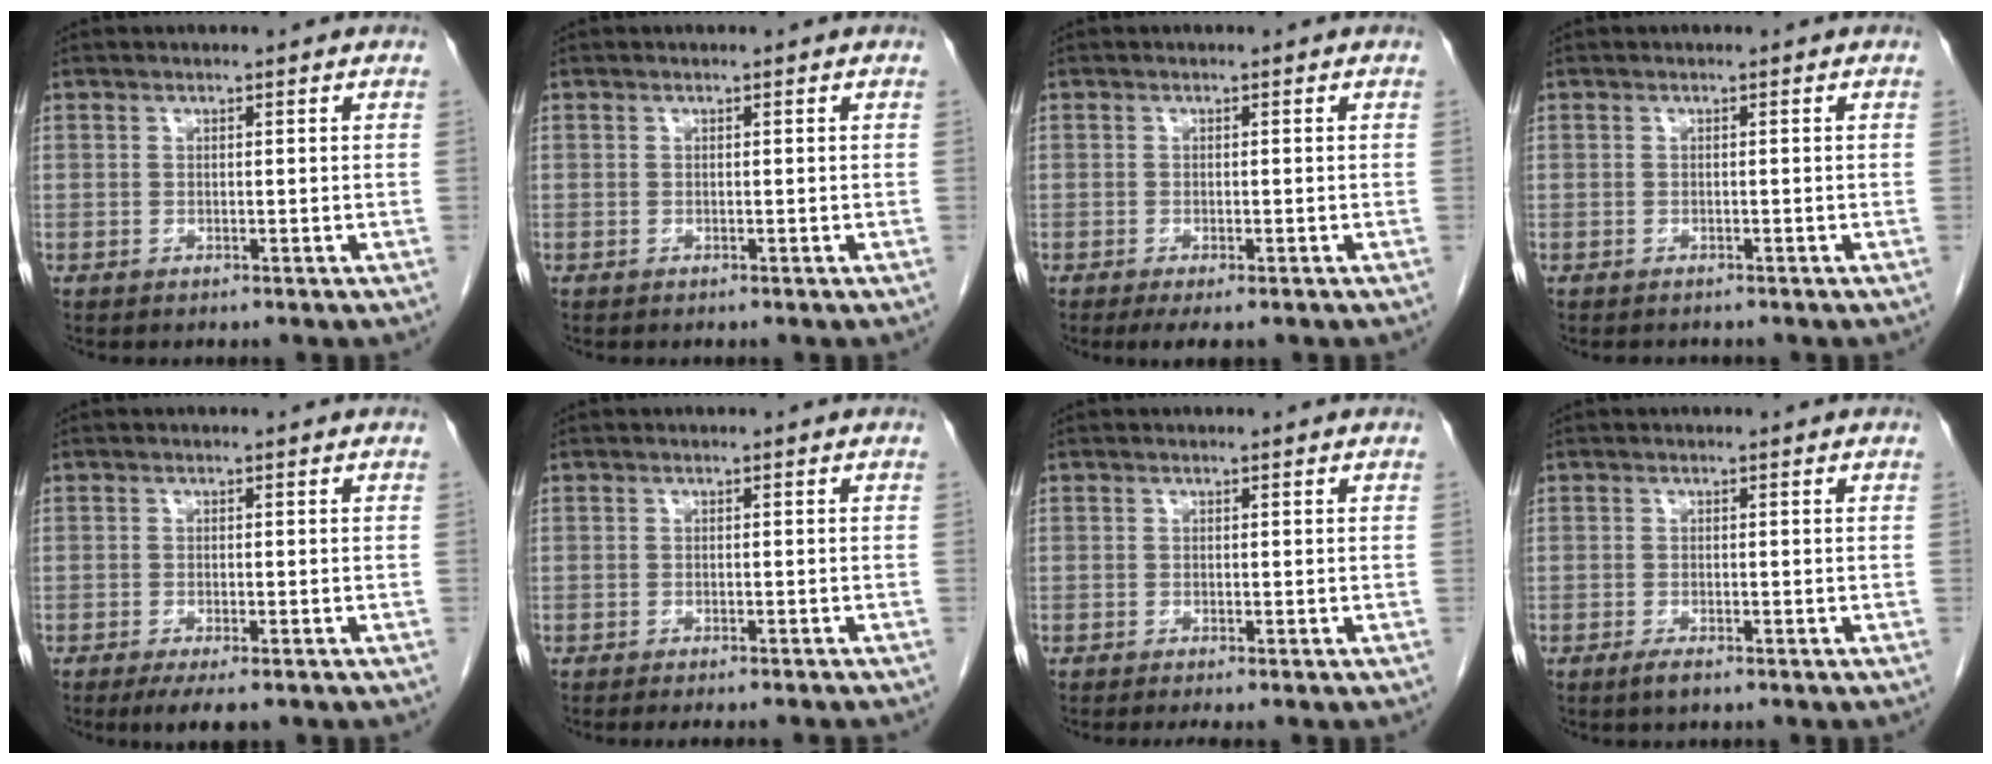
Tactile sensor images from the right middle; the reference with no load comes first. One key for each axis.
{"total": 0.0}
{"total": 3.3, "fx": -2.3, "fy": 0.8, "fz": 2.3, "tx": -0.036, "ty": -0.010, "tz": -0.033}
{"total": 0.9, "fx": -0.9, "fy": 0.2, "fz": 0.0, "tx": -0.007, "ty": -0.004, "tz": -0.013}
{"total": 4.7, "fx": -3.3, "fy": 1.0, "fz": 3.2, "tx": -0.046, "ty": -0.012, "tz": -0.047}
{"total": 5.9, "fx": -5.3, "fy": 0.7, "fz": 2.4, "tx": -0.020, "ty": -0.010, "tz": -0.065}
{"total": 1.5, "fx": -1.2, "fy": -0.2, "fz": 0.9, "tx": -0.015, "ty": -0.005, "tz": -0.017}
{"total": 1.7, "fx": -1.1, "fy": 0.4, "fz": 1.2, "tx": -0.023, "ty": -0.002, "tz": -0.019}